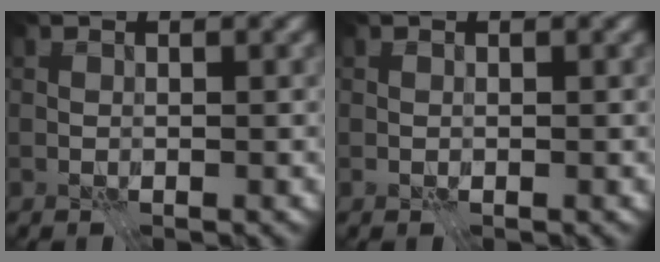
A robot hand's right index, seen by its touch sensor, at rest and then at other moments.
{"total": 0.0}